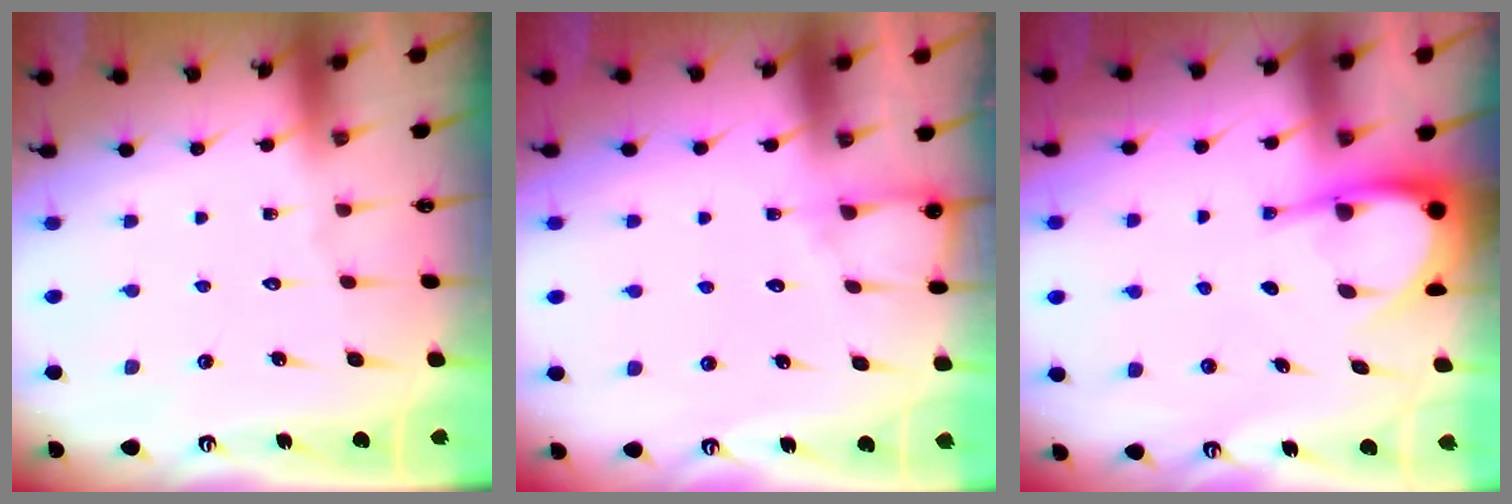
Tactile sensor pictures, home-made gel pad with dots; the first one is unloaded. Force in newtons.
{"total": 5.3, "press": 5.3, "slide": 0.5}
{"total": 5.9, "press": 5.8, "slide": 0.8}